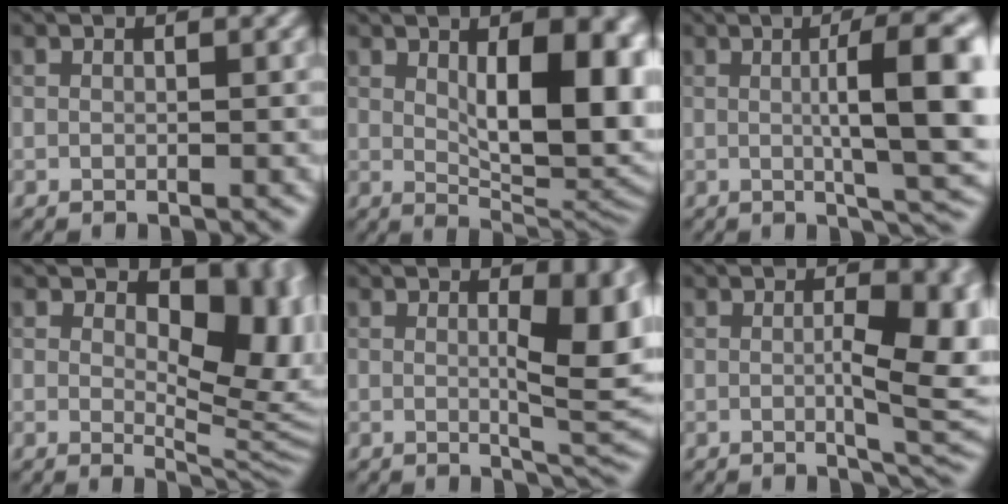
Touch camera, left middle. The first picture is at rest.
{"total": 11.3, "force": [1.9, 4.7, 10.1], "torque": [-0.126, -0.007, 0.037]}
{"total": 9.3, "force": [0.6, 1.9, 9.1], "torque": [-0.116, 0.006, 0.010]}
{"total": 9.9, "force": [2.5, 5.4, 7.9], "torque": [-0.105, -0.015, 0.041]}
{"total": 6.7, "force": [0.7, 1.8, 6.5], "torque": [-0.082, -0.007, 0.015]}
{"total": 6.8, "force": [-0.1, 1.8, 6.6], "torque": [-0.092, -0.009, 0.002]}